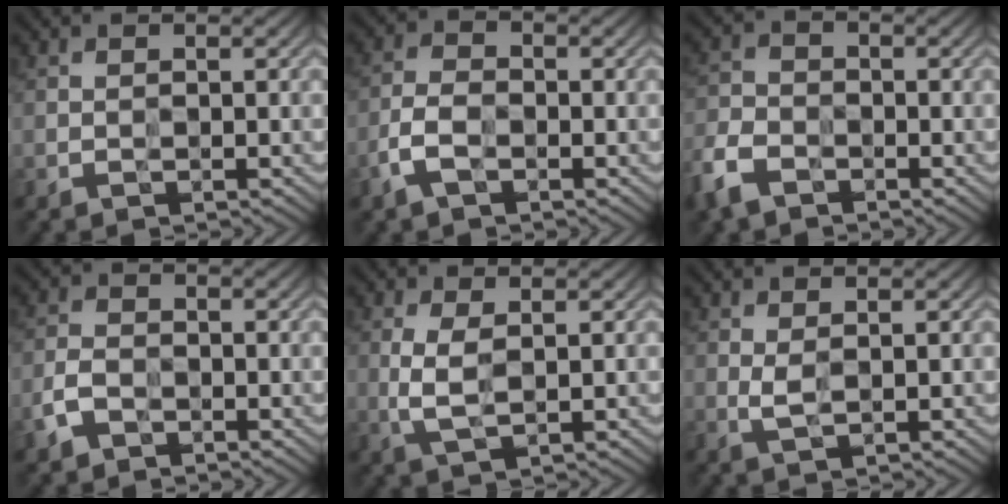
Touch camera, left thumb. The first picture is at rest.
{"total": 4.5, "force": [-2.7, 2.6, 2.6], "torque": [-0.056, -0.004, -0.060]}
{"total": 6.2, "force": [-4.5, 3.5, 2.4], "torque": [-0.060, -0.011, -0.097]}
{"total": 3.8, "force": [-2.6, 2.3, 1.5], "torque": [-0.033, -0.007, -0.055]}
{"total": 3.5, "force": [0.3, 1.6, 3.1], "torque": [-0.074, -0.004, 0.007]}
{"total": 1.5, "force": [0.6, 0.4, 1.3], "torque": [-0.032, -0.001, 0.012]}